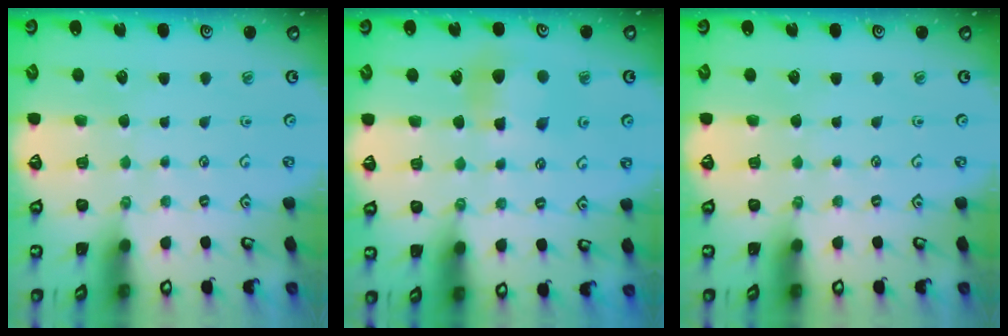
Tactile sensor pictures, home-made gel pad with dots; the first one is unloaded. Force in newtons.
{"total": 6.9, "press": 6.9, "slide": 0.3}
{"total": 0.0}